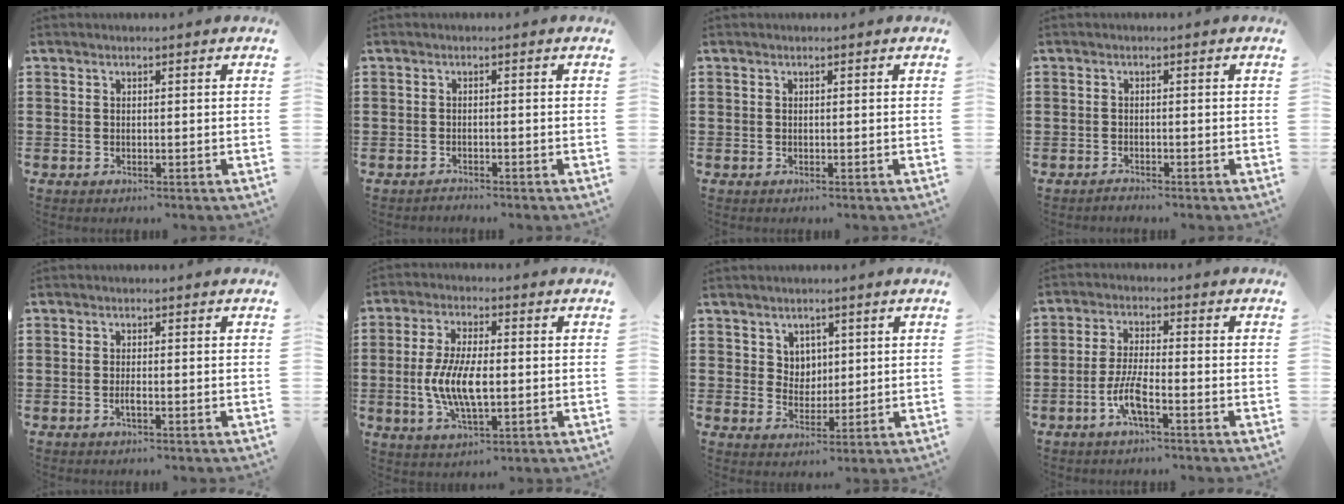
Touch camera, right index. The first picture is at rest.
{"total": 1.0, "force": [-1.0, -0.1, -0.2], "torque": [0.000, 0.001, -0.022]}
{"total": 0.0}
{"total": 1.0, "force": [-1.0, -0.2, -0.1], "torque": [-0.001, -0.001, -0.020]}
{"total": 1.4, "force": [-0.6, 0.2, 1.3], "torque": [-0.032, -0.006, -0.012]}
{"total": 8.4, "force": [-1.0, 3.4, 7.6], "torque": [-0.167, -0.007, -0.024]}
{"total": 3.9, "force": [2.1, 3.2, 0.6], "torque": [-0.027, 0.009, 0.039]}
{"total": 5.7, "force": [-2.7, 1.1, 4.9], "torque": [-0.115, -0.011, -0.057]}